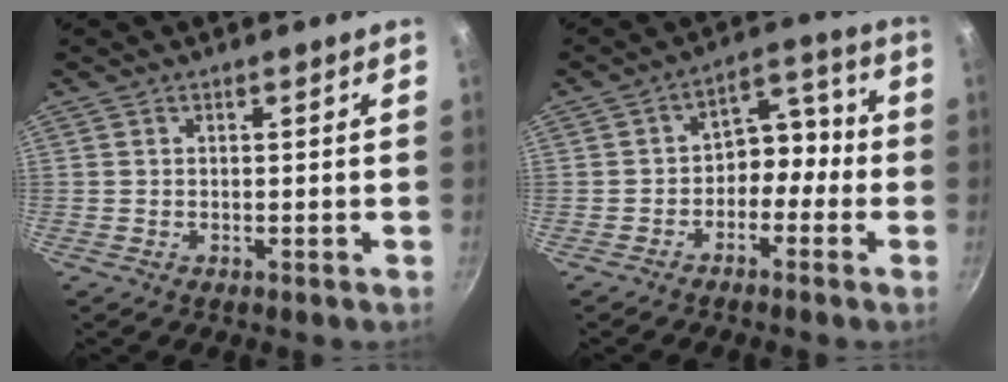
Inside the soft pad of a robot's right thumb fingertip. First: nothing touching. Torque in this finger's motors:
{"motor_torque": [-0.15, 0.18, 0.00, 0.00, 0.06]}